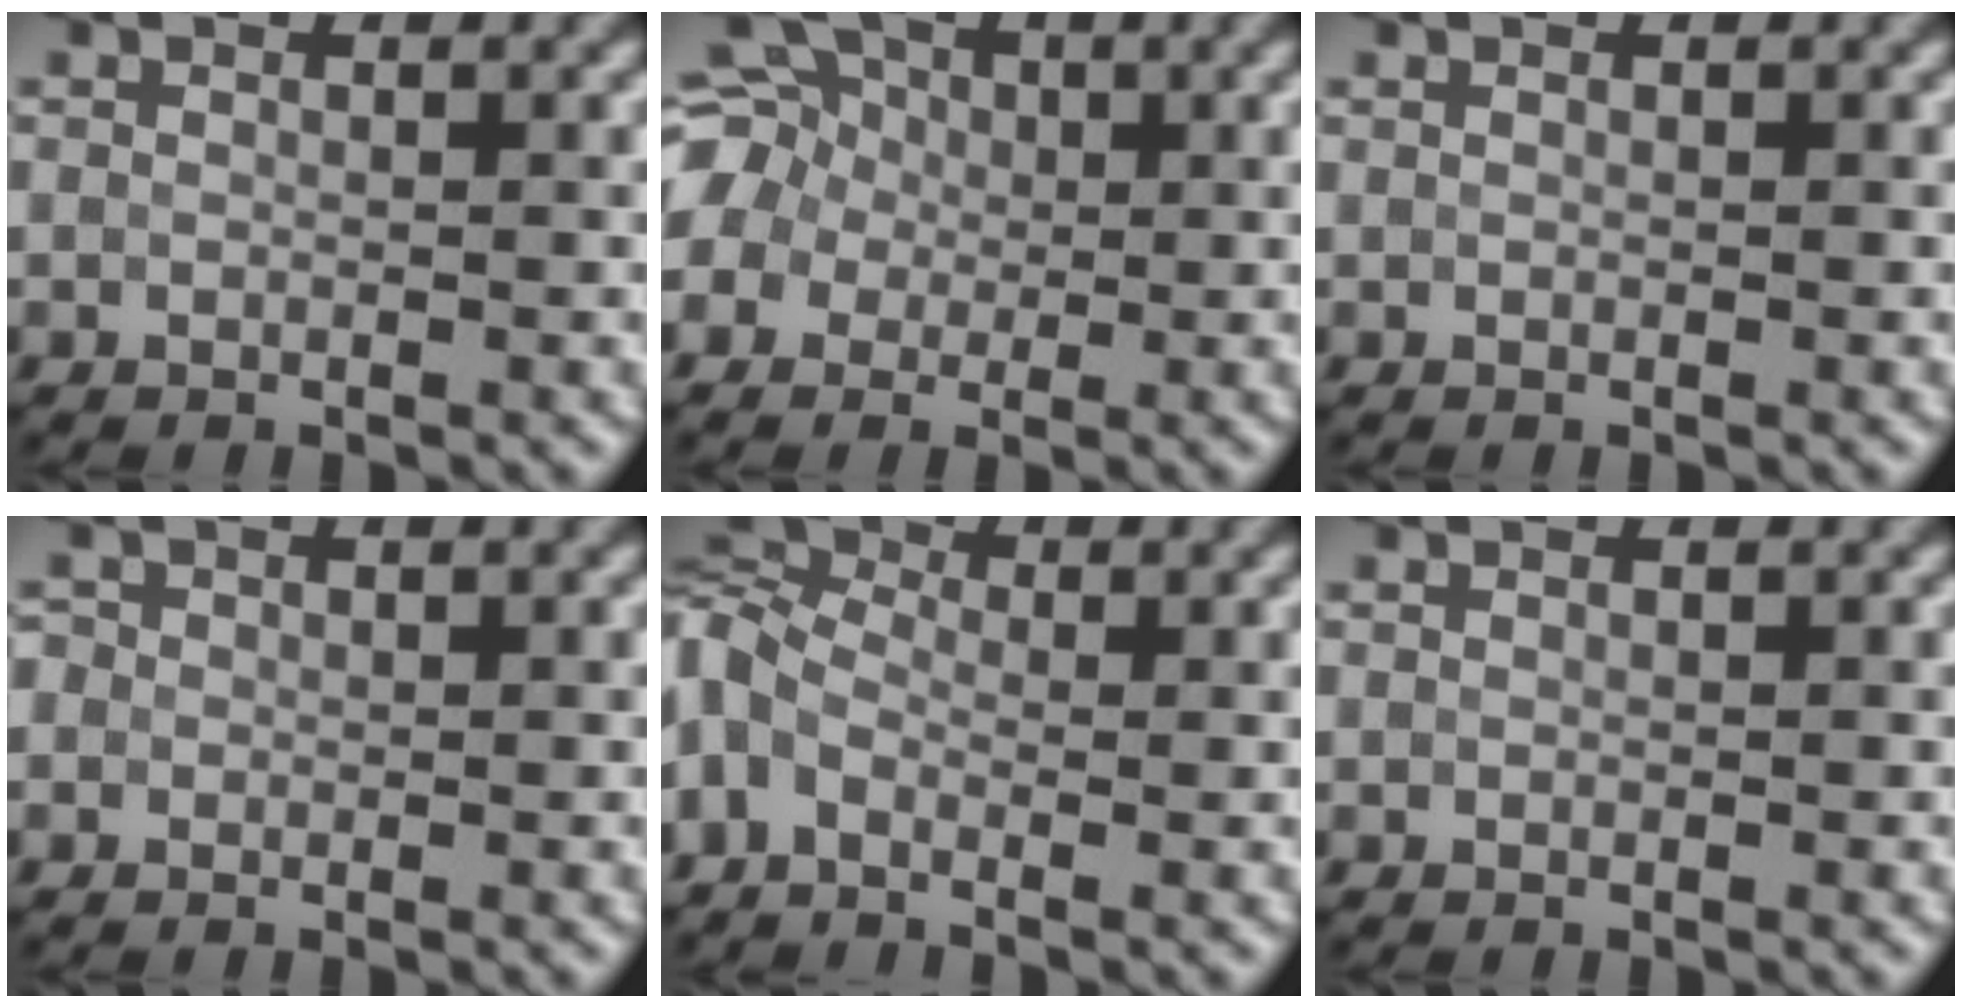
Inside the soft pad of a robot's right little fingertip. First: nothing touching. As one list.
[{"total": 8.4, "force": [0.3, 7.3, 4.1], "torque": [-0.108, 0.035, -0.044]}, {"total": 0.0}, {"total": 0.7, "force": [0.1, 0.7, 0.2], "torque": [-0.002, -0.002, -0.005]}, {"total": 6.4, "force": [-0.4, 4.1, 4.9], "torque": [-0.126, 0.023, -0.020]}, {"total": 0.0}]